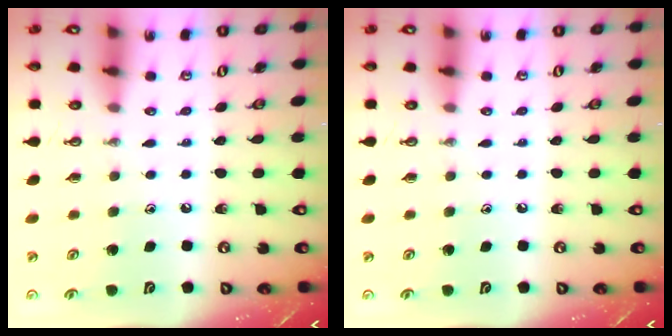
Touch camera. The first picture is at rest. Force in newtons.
{"total": 0.0}